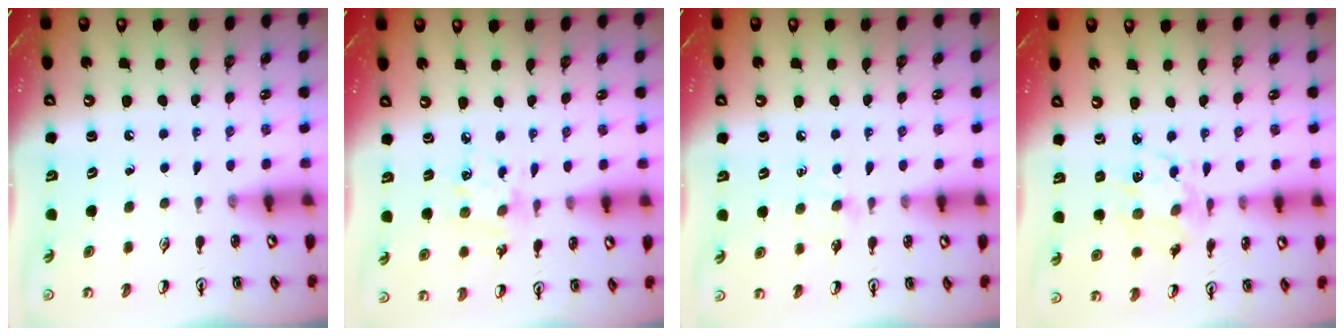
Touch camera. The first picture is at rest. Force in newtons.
{"total": 5.9, "press": 5.7, "slide": 1.6}
{"total": 5.3, "press": 5.2, "slide": 0.6}
{"total": 7.3, "press": 7.3, "slide": 0.4}